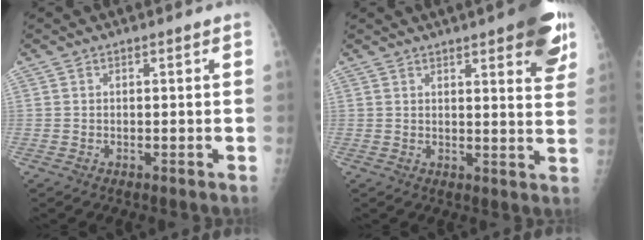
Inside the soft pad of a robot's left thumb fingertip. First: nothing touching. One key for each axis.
{"total": 13.2, "fx": 7.6, "fy": 3.5, "fz": 10.2, "tx": -0.099, "ty": -0.030, "tz": 0.087}